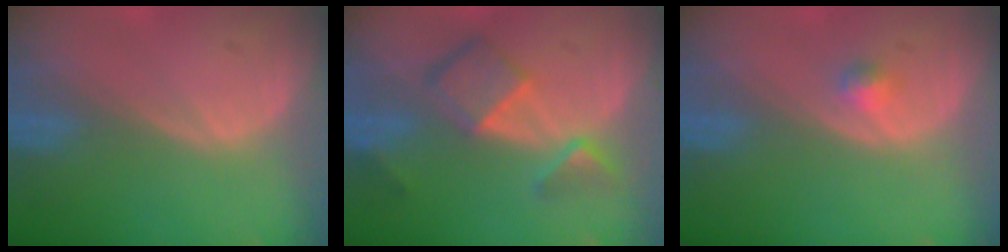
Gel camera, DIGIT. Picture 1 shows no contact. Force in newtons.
{"total": 7.4, "press": 6.4, "slide": 3.8}
{"total": 1.7, "press": 1.4, "slide": 0.8}